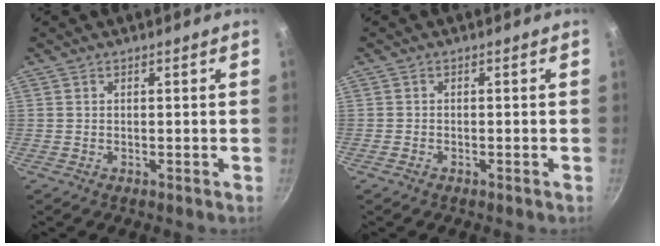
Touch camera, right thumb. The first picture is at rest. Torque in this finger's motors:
{"motor_torque": [0.22, 0.19, 0.43, -0.44, -0.02]}